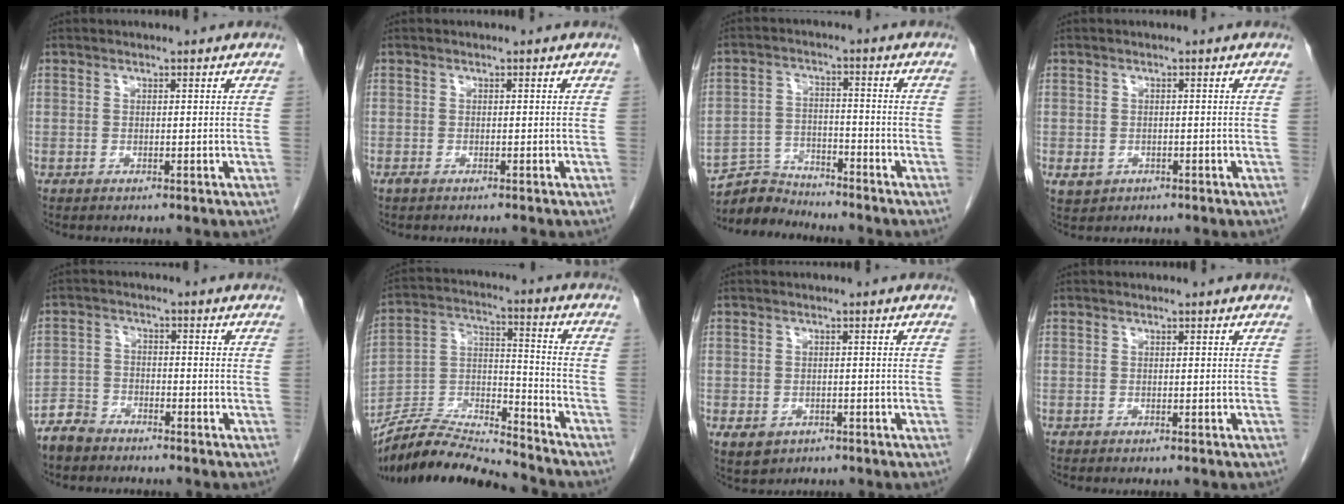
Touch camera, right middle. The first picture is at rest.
{"total": 0.9, "force": [-0.8, 0.0, 0.4], "torque": [-0.008, -0.002, -0.013]}
{"total": 6.2, "force": [-6.1, 1.1, -0.6], "torque": [0.005, 0.003, -0.113]}
{"total": 2.3, "force": [-0.9, 2.0, 0.8], "torque": [-0.015, 0.001, -0.004]}
{"total": 4.3, "force": [-3.9, 1.8, 0.5], "torque": [-0.018, -0.003, -0.078]}
{"total": 16.3, "force": [-15.6, 1.5, 4.6], "torque": [-0.080, 0.022, -0.273]}
{"total": 4.1, "force": [-2.2, 3.1, 1.4], "torque": [-0.022, 0.000, -0.025]}
{"total": 0.9, "force": [-0.8, 0.2, 0.3], "torque": [-0.009, -0.002, -0.011]}